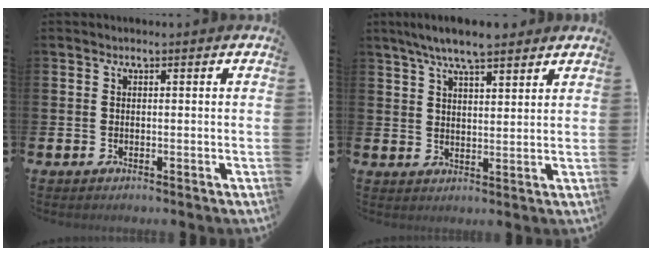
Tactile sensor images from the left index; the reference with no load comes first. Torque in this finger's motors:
{"motor_torque": [1.08, -1.06, 0.69, 0.21]}